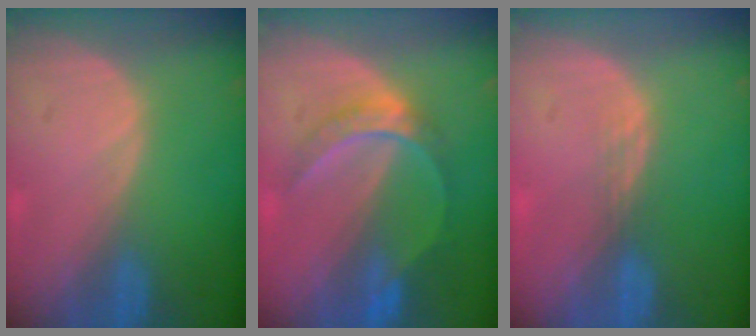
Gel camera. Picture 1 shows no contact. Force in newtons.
{"total": 6.4, "press": 5.5, "slide": 3.2}
{"total": 1.4, "press": 1.1, "slide": 0.9}